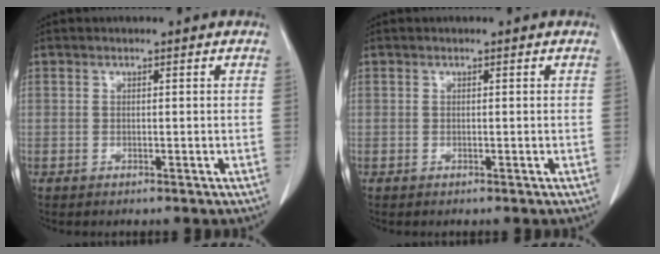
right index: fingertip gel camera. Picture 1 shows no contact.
{"total": 0.0}